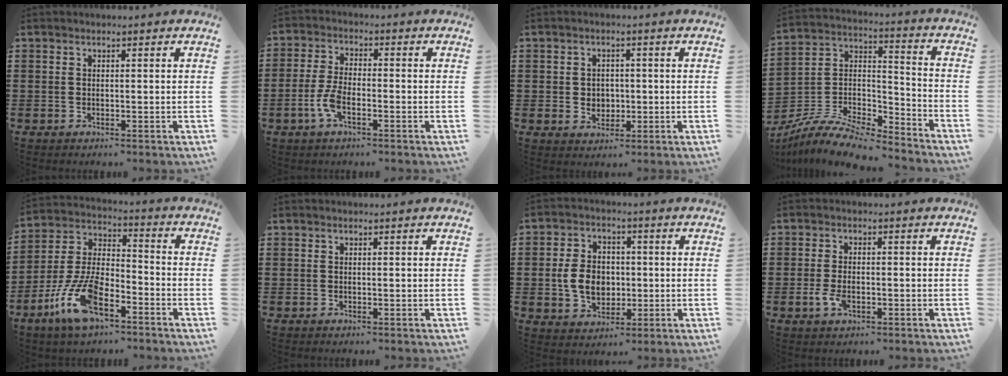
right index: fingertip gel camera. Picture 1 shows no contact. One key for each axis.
{"total": 5.0, "fx": -1.9, "fy": 1.8, "fz": 4.2, "tx": -0.105, "ty": -0.007, "tz": -0.043}
{"total": 2.7, "fx": -0.1, "fy": 2.5, "fz": 1.0, "tx": -0.020, "ty": 0.006, "tz": -0.008}
{"total": 9.4, "fx": -8.0, "fy": 2.6, "fz": 4.1, "tx": -0.085, "ty": 0.012, "tz": -0.159}
{"total": 11.8, "fx": -6.9, "fy": 4.5, "fz": 8.4, "tx": -0.202, "ty": -0.001, "tz": -0.134}
{"total": 0.0}
{"total": 7.3, "fx": -0.5, "fy": 5.5, "fz": 4.7, "tx": -0.102, "ty": 0.001, "tz": -0.018}
{"total": 3.2, "fx": -1.1, "fy": 1.5, "fz": 2.5, "tx": -0.061, "ty": -0.008, "tz": -0.021}